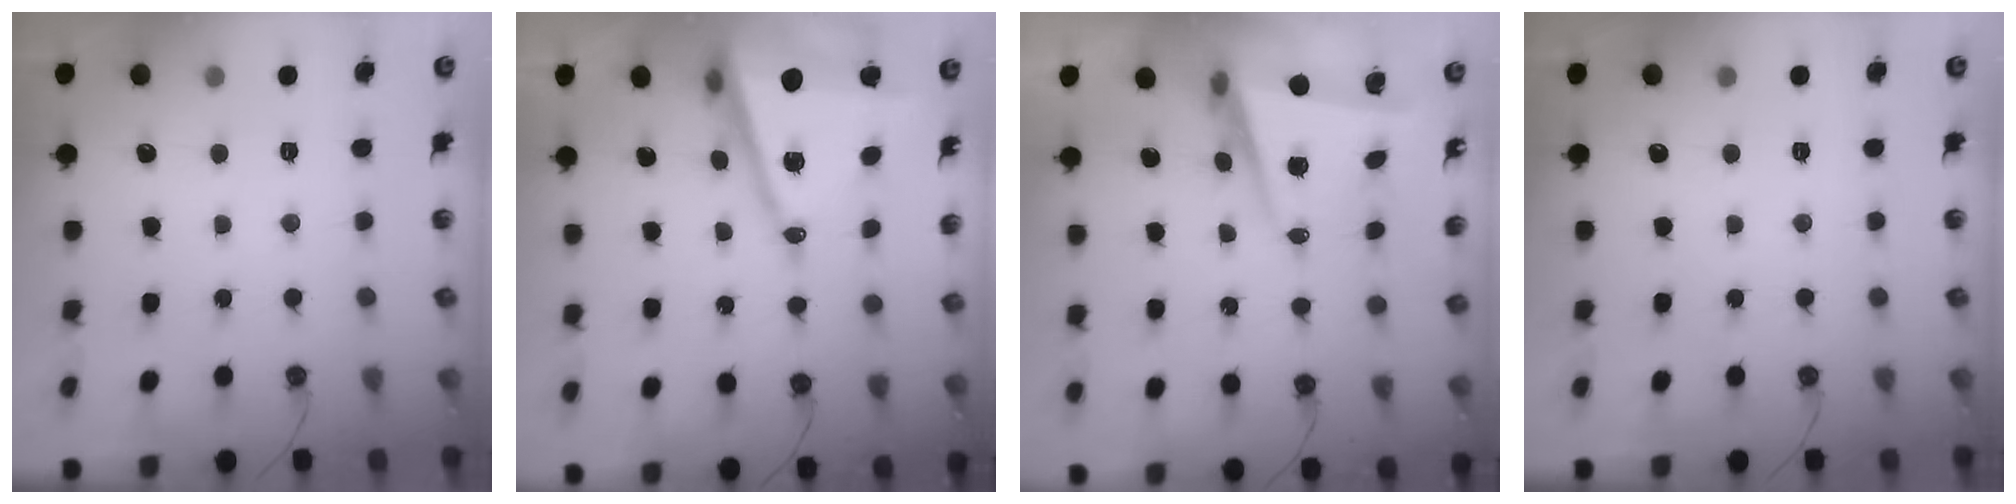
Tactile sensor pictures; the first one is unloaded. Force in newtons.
{"total": 13.7, "press": 13.5, "slide": 2.5}
{"total": 6.6, "press": 6.3, "slide": 1.8}
{"total": 0.0}